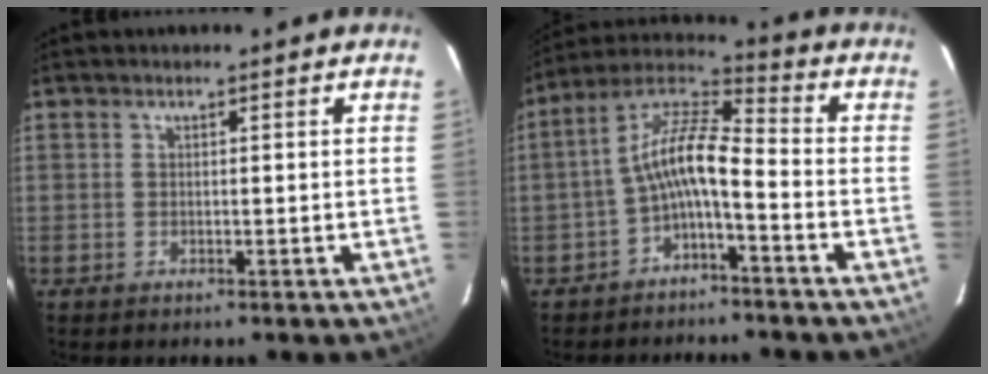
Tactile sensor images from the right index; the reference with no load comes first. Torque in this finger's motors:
{"motor_torque": [1.66, -0.48, 0.91, 0.21]}